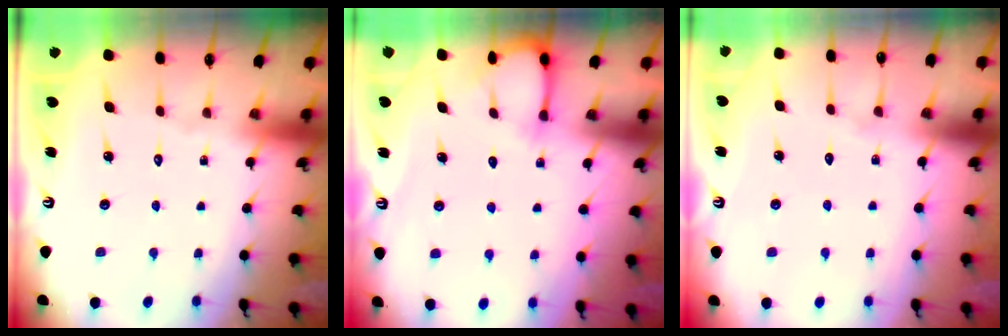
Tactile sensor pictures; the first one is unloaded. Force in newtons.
{"total": 6.2, "press": 6.2, "slide": 0.3}
{"total": 3.2, "press": 3.2, "slide": 0.3}